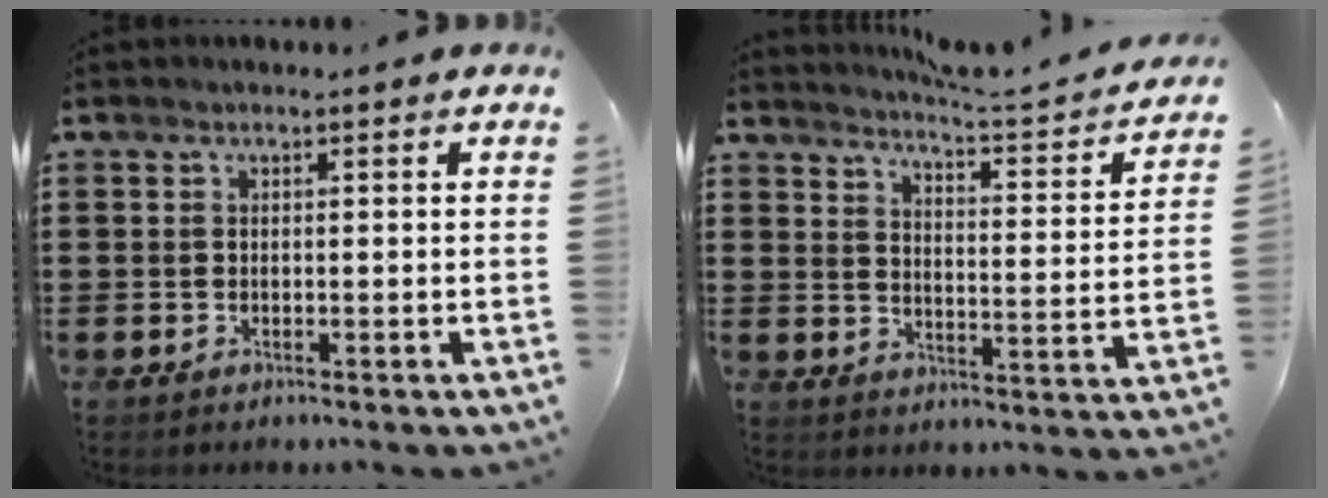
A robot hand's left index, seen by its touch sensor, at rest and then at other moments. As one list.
[{"total": 3.5, "force": [3.3, -0.7, 1.0], "torque": [-0.033, -0.036, 0.046]}]